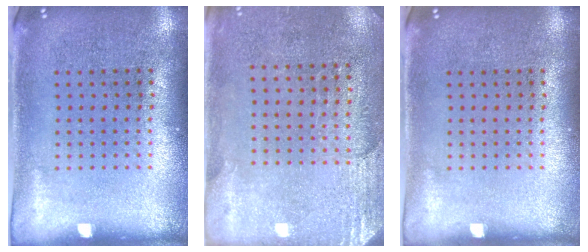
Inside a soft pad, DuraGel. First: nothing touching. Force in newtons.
{"total": 2.6, "press": 2.3, "slide": 1.2}
{"total": 0.0}